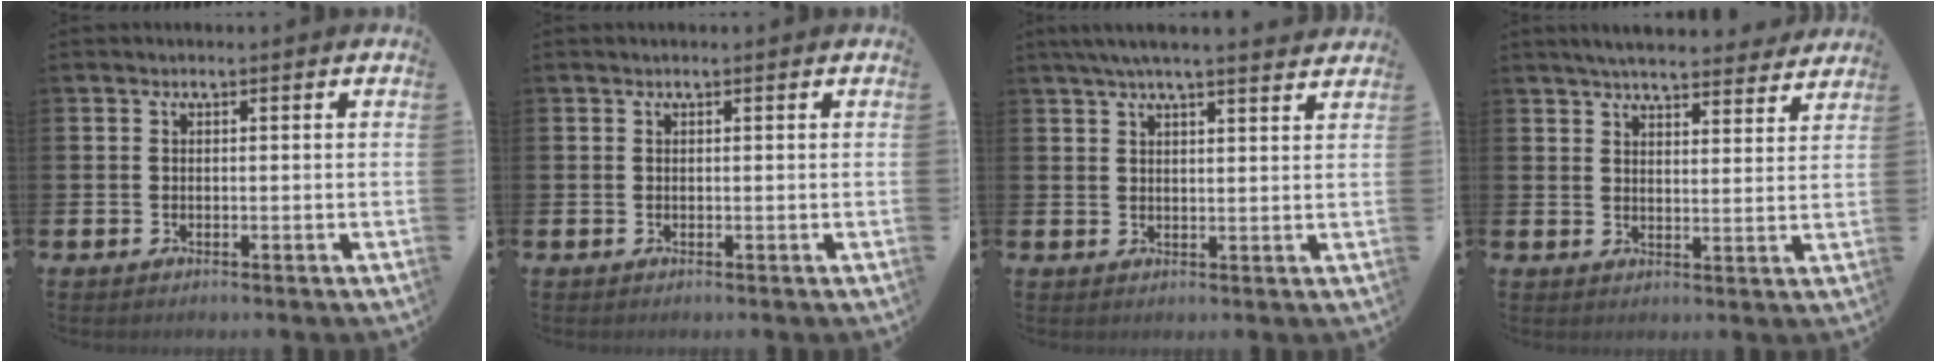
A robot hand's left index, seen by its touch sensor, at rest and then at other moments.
{"total": 0.0}
{"total": 5.0, "force": [4.5, 0.1, 2.1], "torque": [-0.051, -0.009, 0.083]}
{"total": 5.6, "force": [5.4, 0.8, 1.3], "torque": [-0.033, -0.031, 0.095]}